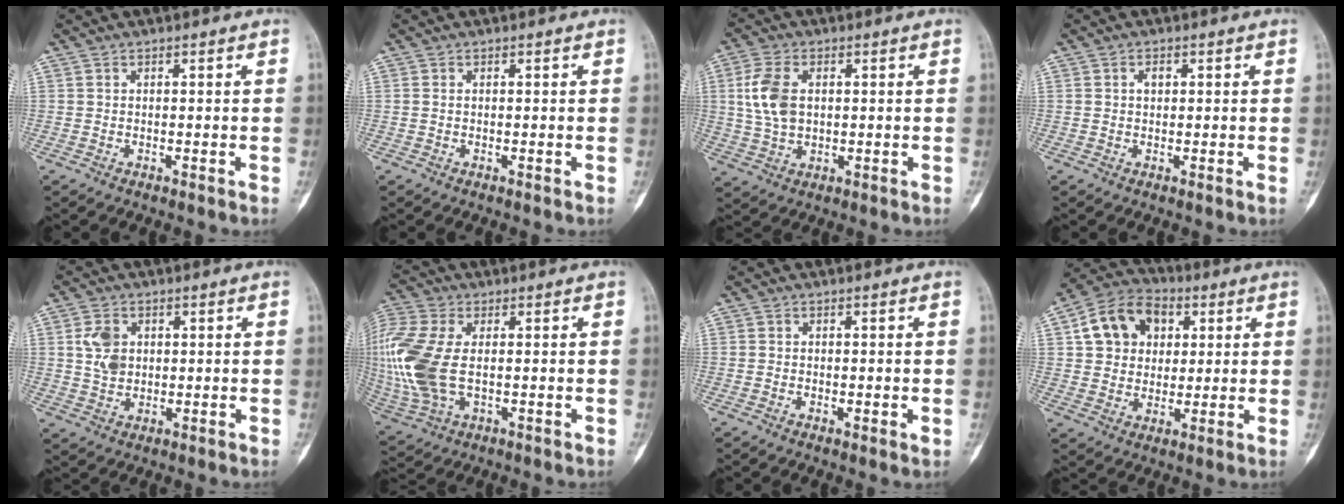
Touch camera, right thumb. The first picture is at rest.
{"total": 0.0}
{"total": 8.3, "force": [1.3, 5.2, 6.3], "torque": [-0.130, 0.001, 0.029]}
{"total": 1.5, "force": [0.4, 1.0, 1.0], "torque": [-0.014, 0.001, 0.005]}
{"total": 5.7, "force": [1.2, 4.4, 3.5], "torque": [-0.053, -0.007, 0.024]}
{"total": 16.5, "force": [0.4, 9.5, 13.5], "torque": [-0.351, -0.001, 0.014]}
{"total": 1.5, "force": [-0.2, 0.8, 1.2], "torque": [-0.017, -0.002, -0.005]}
{"total": 13.0, "force": [3.8, 10.3, 7.0], "torque": [-0.090, 0.004, 0.056]}